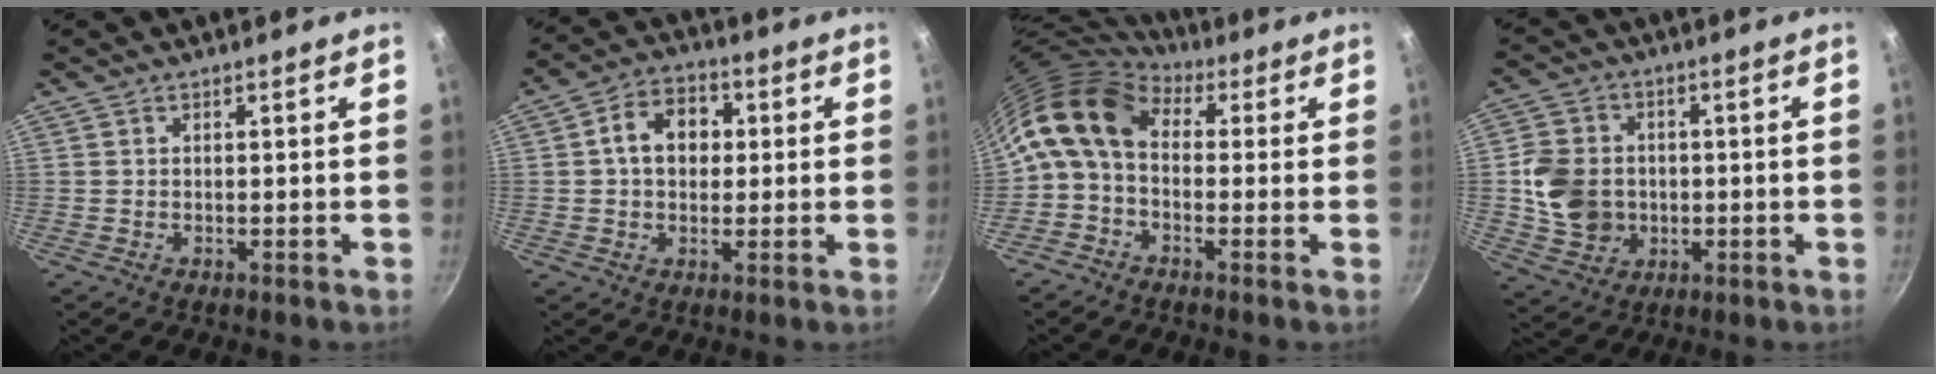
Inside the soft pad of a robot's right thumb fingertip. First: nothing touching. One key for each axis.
{"total": 9.0, "fx": 1.1, "fy": 6.8, "fz": 5.7, "tx": -0.062, "ty": 0.017, "tz": 0.005}
{"total": 11.2, "fx": 1.2, "fy": 7.7, "fz": 8.0, "tx": -0.143, "ty": 0.029, "tz": -0.002}
{"total": 11.0, "fx": -0.5, "fy": 9.5, "fz": 5.6, "tx": -0.081, "ty": 0.008, "tz": -0.004}